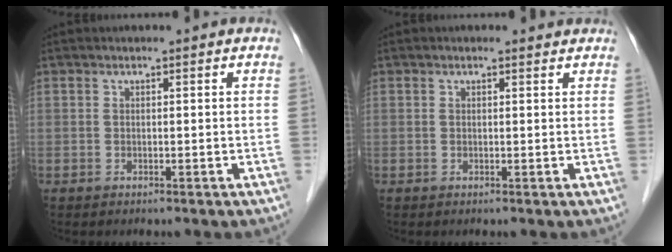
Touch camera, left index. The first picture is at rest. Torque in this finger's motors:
{"motor_torque": [0.58, -0.63, 0.07, -0.01]}